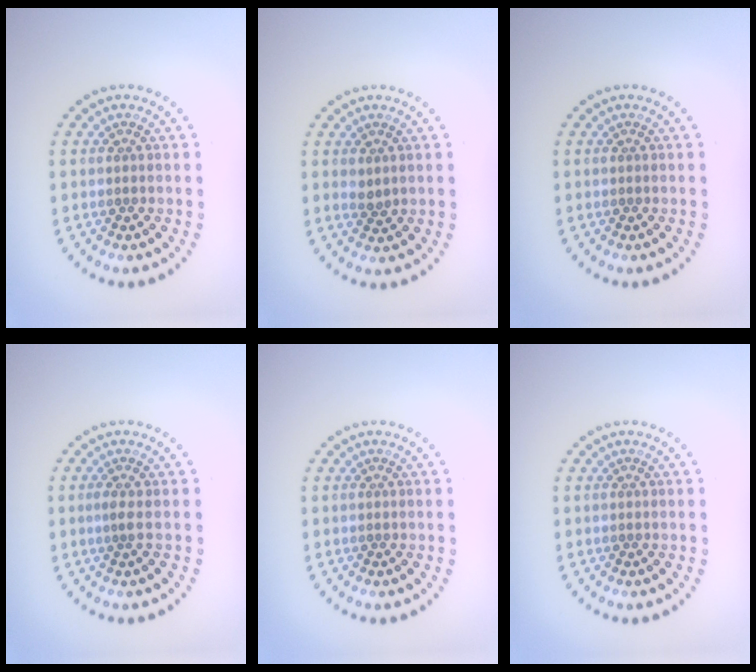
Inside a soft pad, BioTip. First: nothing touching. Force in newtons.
{"total": 1.0, "press": 0.9, "slide": 0.3}
{"total": 0.0}
{"total": 0.9, "press": 0.5, "slide": 0.7}
{"total": 0.0}
{"total": 0.0}